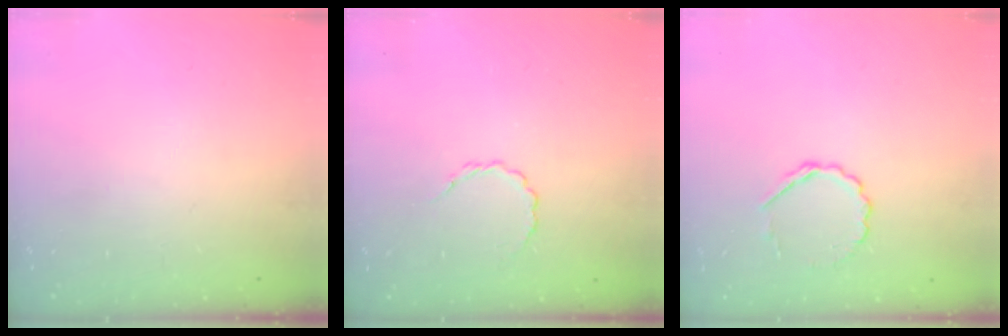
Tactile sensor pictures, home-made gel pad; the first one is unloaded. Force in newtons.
{"total": 3.0, "press": 2.8, "slide": 1.0}
{"total": 4.4, "press": 4.2, "slide": 1.5}